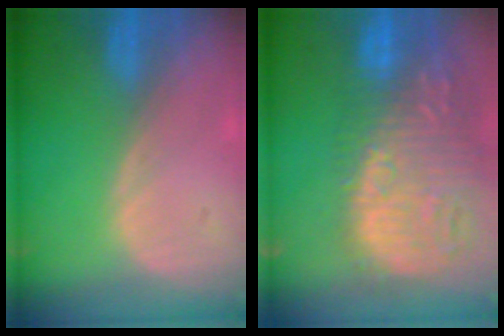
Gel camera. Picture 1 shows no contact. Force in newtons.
{"total": 16.0, "press": 13.3, "slide": 9.0}